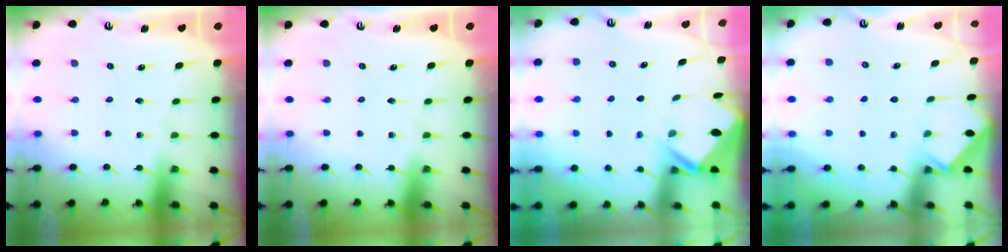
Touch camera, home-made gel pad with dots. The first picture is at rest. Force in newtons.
{"total": 0.0}
{"total": 2.4, "press": 2.4, "slide": 0.1}
{"total": 2.5, "press": 2.5, "slide": 0.4}